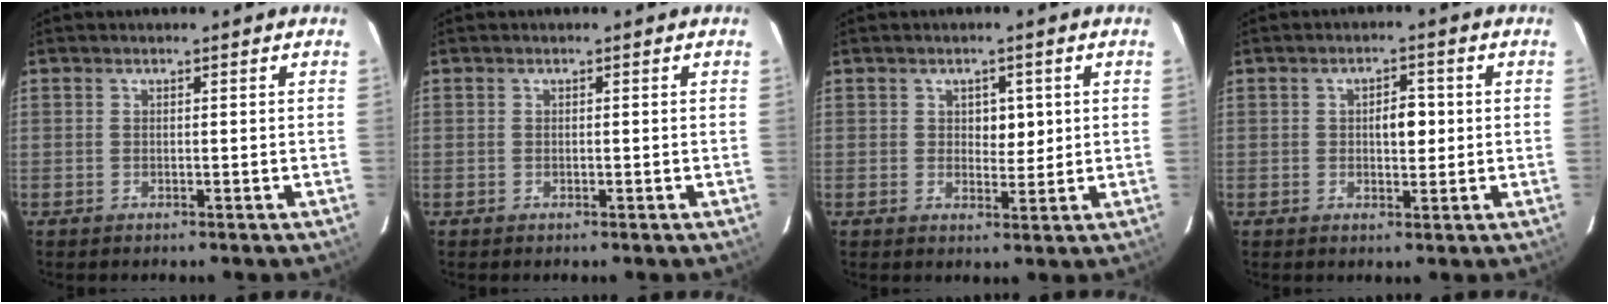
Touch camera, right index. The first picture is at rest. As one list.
[{"total": 0.0}, {"total": 3.2, "force": [0.8, 2.0, 2.3], "torque": [-0.024, -0.001, 0.013]}, {"total": 3.7, "force": [0.2, 1.7, 3.2], "torque": [-0.049, 0.006, 0.006]}]